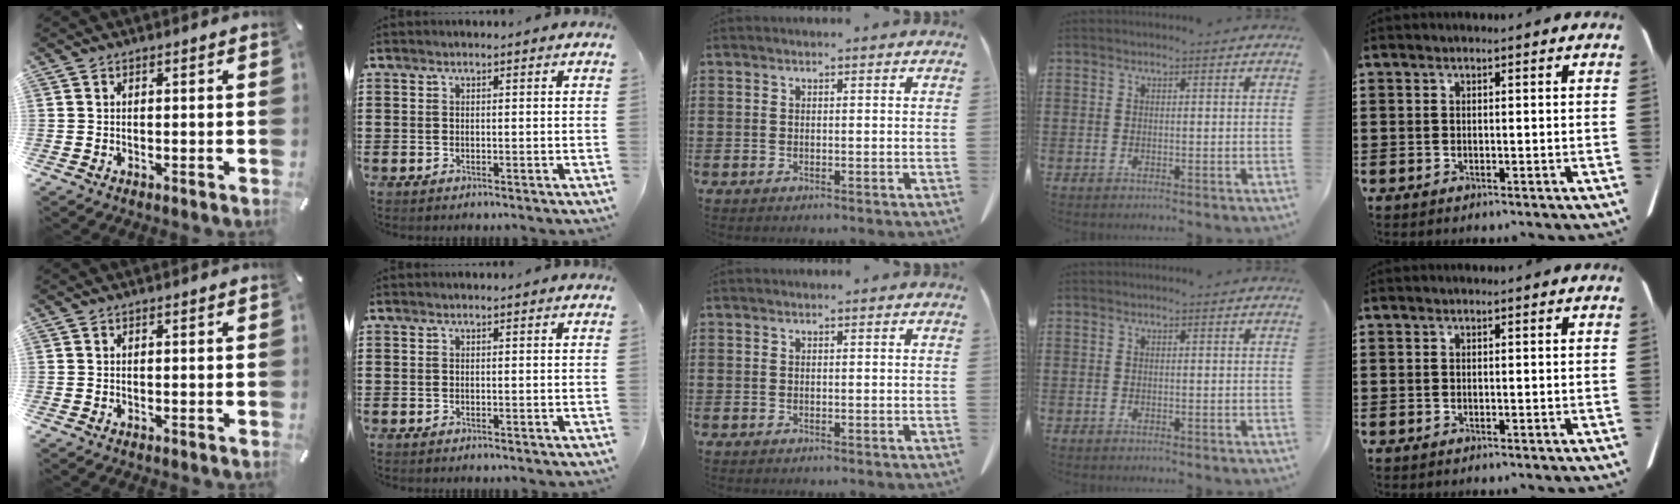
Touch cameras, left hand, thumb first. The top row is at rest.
{}